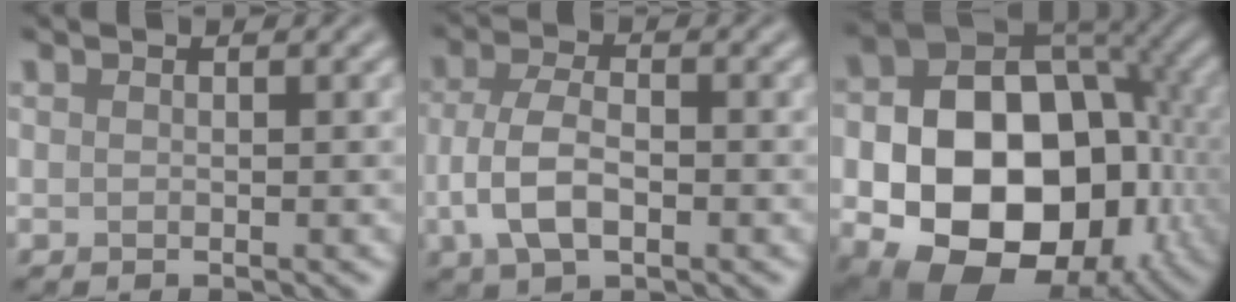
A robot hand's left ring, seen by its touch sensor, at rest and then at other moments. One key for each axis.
{"total": 4.6, "fx": -1.2, "fy": 2.4, "fz": 3.8, "tx": -0.079, "ty": -0.001, "tz": -0.027}
{"total": 19.6, "fx": -4.0, "fy": 14.7, "fz": 12.4, "tx": -0.164, "ty": -0.035, "tz": -0.070}